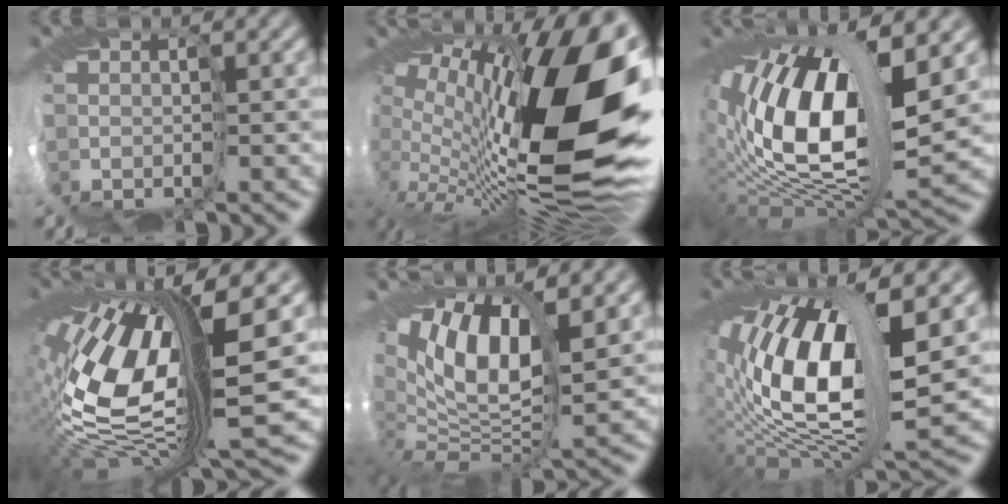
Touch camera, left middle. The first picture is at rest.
{"total": 19.0, "force": [2.1, 6.8, 17.7], "torque": [-0.284, 0.018, 0.019]}
{"total": 16.9, "force": [2.1, 7.8, 14.8], "torque": [-0.269, -0.003, 0.057]}
{"total": 14.4, "force": [1.0, 5.1, 13.5], "torque": [-0.283, 0.013, 0.023]}
{"total": 11.8, "force": [4.6, 5.0, 9.7], "torque": [-0.173, 0.022, 0.089]}
{"total": 15.8, "force": [1.1, 6.9, 14.2], "torque": [-0.276, 0.007, 0.033]}